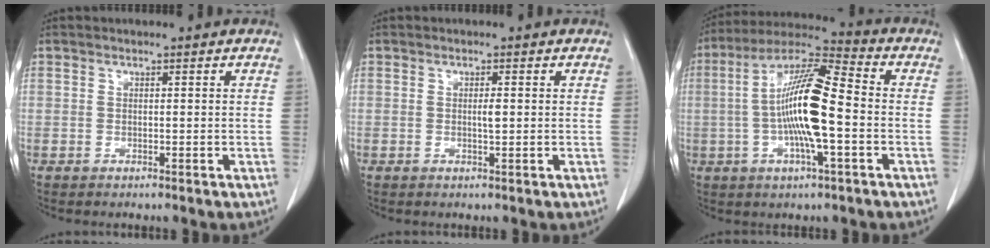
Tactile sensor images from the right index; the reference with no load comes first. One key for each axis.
{"total": 1.4, "fx": 0.1, "fy": 0.2, "fz": 1.4, "tx": -0.026, "ty": 0.000, "tz": 0.001}
{"total": 14.7, "fx": -1.5, "fy": 1.9, "fz": 14.5, "tx": -0.277, "ty": 0.009, "tz": -0.034}